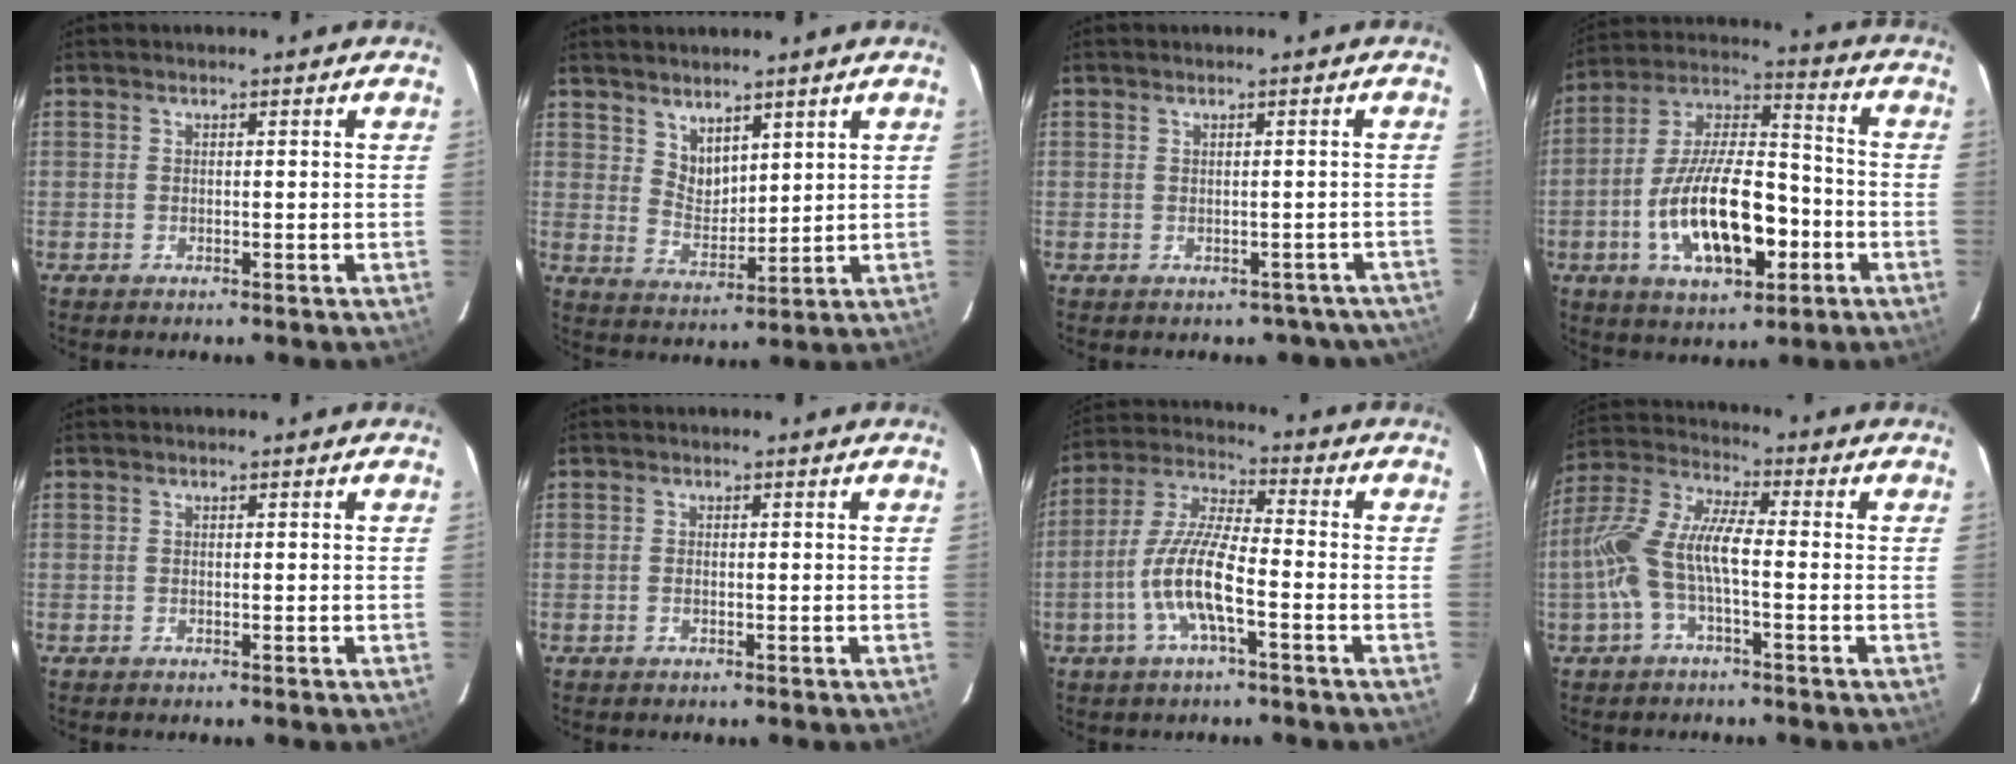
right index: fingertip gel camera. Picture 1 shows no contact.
{"total": 5.8, "force": [4.4, 2.9, 2.5], "torque": [-0.036, -0.004, 0.088]}
{"total": 6.6, "force": [-5.2, 3.8, 1.2], "torque": [0.009, 0.044, -0.032]}
{"total": 19.6, "force": [-6.0, 8.7, 16.5], "torque": [-0.319, 0.005, -0.097]}
{"total": 0.0}
{"total": 0.8, "force": [-0.2, 0.5, 0.6], "torque": [-0.013, 0.000, -0.005]}
{"total": 11.4, "force": [-4.0, 2.4, 10.4], "torque": [-0.222, 0.001, -0.078]}
{"total": 10.9, "force": [-2.5, 3.0, 10.1], "torque": [-0.221, 0.009, -0.049]}